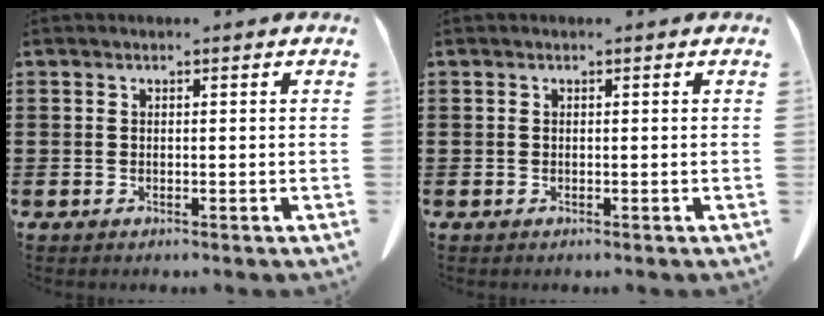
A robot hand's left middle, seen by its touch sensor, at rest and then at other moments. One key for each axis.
{"total": 0.0}